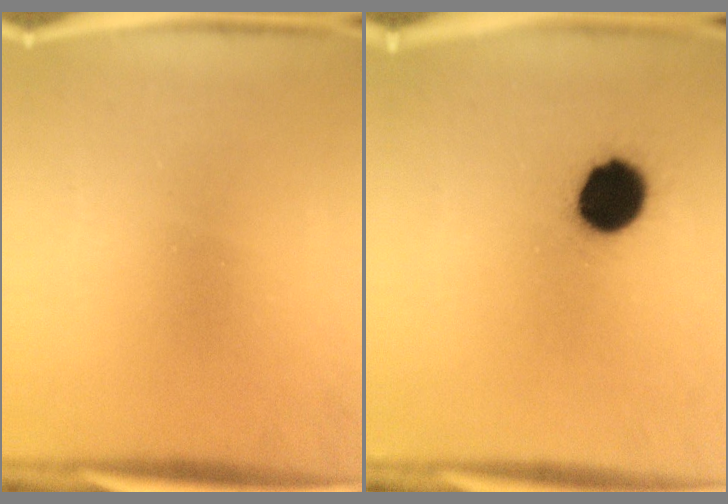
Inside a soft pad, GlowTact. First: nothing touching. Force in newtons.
{"total": 11.9}